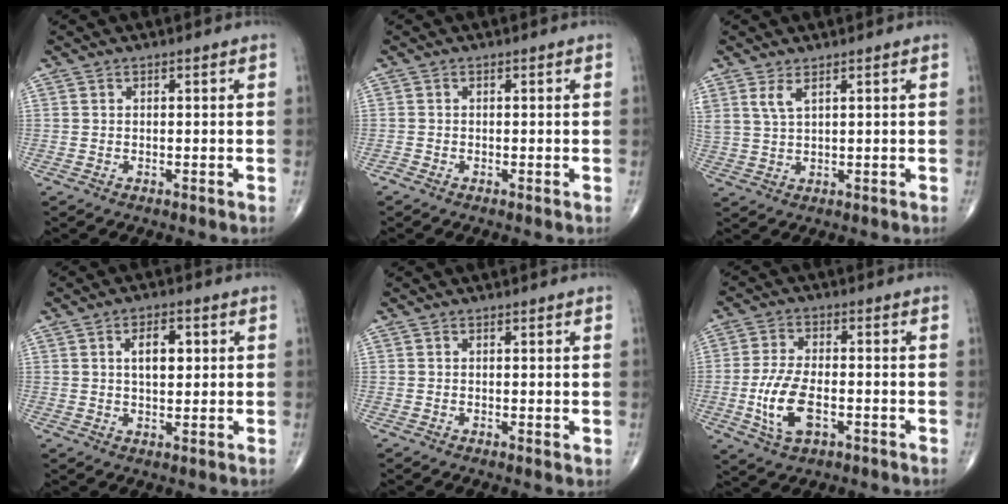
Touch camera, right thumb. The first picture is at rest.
{"total": 0.6, "force": [-0.4, 0.2, 0.4], "torque": [-0.011, -0.003, -0.014]}
{"total": 3.2, "force": [1.9, 1.0, 2.4], "torque": [-0.053, -0.007, 0.046]}
{"total": 5.8, "force": [1.4, 3.0, 4.7], "torque": [-0.062, 0.000, 0.023]}
{"total": 0.9, "force": [0.2, 0.3, 0.8], "torque": [-0.013, -0.003, 0.003]}
{"total": 9.7, "force": [-2.6, 4.8, 8.0], "torque": [-0.166, 0.007, -0.046]}